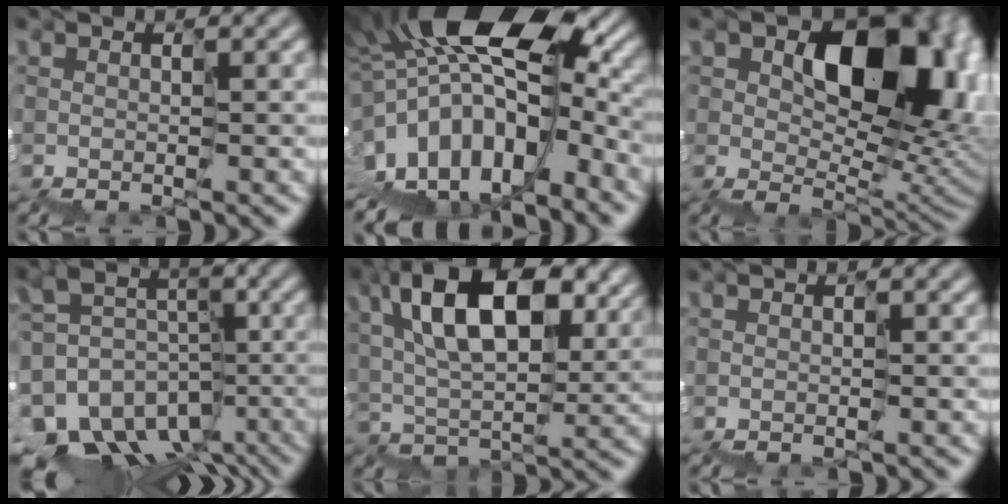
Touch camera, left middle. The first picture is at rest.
{"total": 14.6, "force": [-1.1, 8.2, 12.0], "torque": [-0.181, -0.003, 0.000]}
{"total": 10.9, "force": [3.1, 7.3, 7.6], "torque": [-0.094, -0.008, 0.064]}
{"total": 9.6, "force": [-5.7, 7.3, 2.6], "torque": [-0.049, 0.012, -0.078]}
{"total": 9.3, "force": [4.5, 4.7, 6.6], "torque": [-0.106, 0.020, 0.078]}
{"total": 0.0}